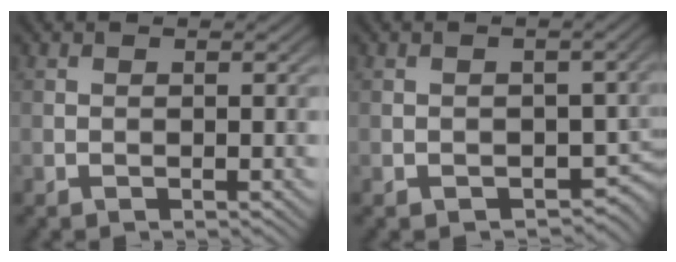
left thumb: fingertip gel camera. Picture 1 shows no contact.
{"total": 4.2, "force": [-0.9, 3.1, 2.7], "torque": [-0.039, -0.018, -0.013]}